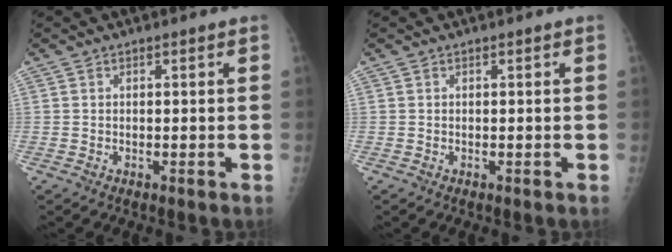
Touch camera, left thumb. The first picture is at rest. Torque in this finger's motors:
{"motor_torque": [0.00, 0.00, -0.01, -0.01, 0.00]}